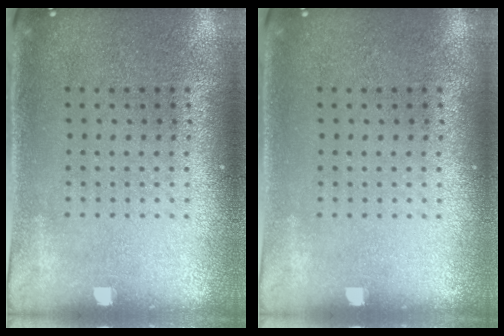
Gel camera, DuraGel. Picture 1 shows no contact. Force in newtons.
{"total": 0.0}